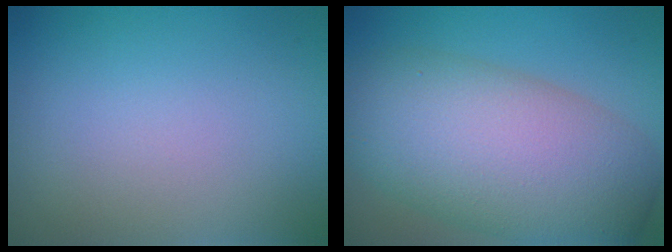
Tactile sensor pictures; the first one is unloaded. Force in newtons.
{"total": 11.1, "press": 11.1, "slide": 0.3}